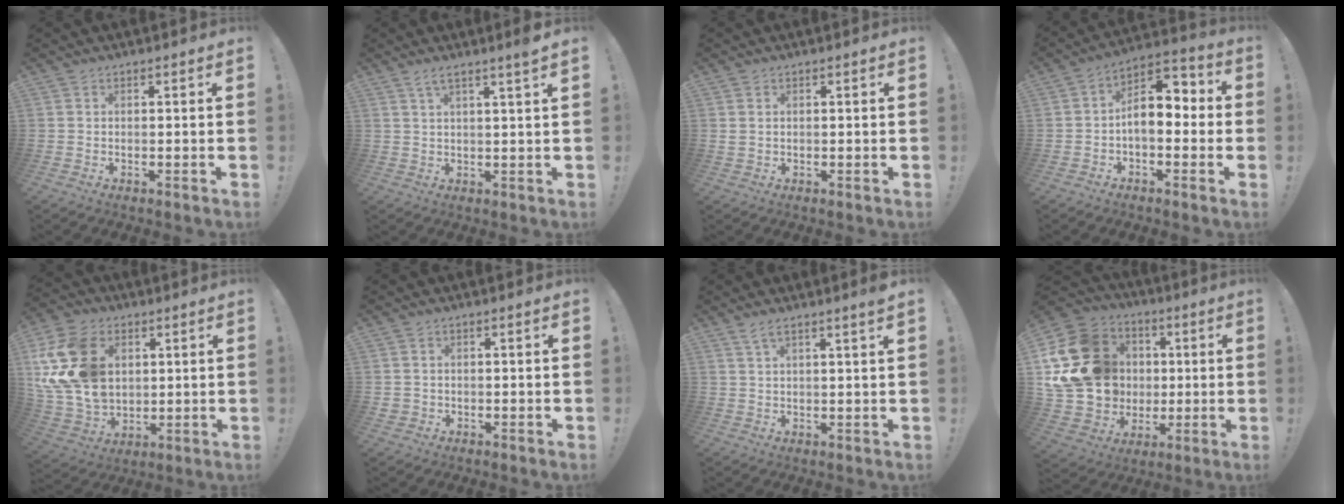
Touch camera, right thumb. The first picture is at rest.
{"total": 4.1, "force": [2.5, -0.5, 3.2], "torque": [-0.059, -0.013, 0.040]}
{"total": 1.2, "force": [0.8, 0.8, 0.6], "torque": [-0.014, 0.004, 0.015]}
{"total": 9.6, "force": [-1.0, 5.9, 7.5], "torque": [-0.120, 0.017, -0.014]}
{"total": 21.1, "force": [5.6, 15.5, 13.1], "torque": [-0.259, -0.019, 0.113]}
{"total": 1.5, "force": [0.2, 1.4, 0.4], "torque": [0.000, 0.001, 0.001]}
{"total": 3.6, "force": [2.5, -0.1, 2.6], "torque": [-0.044, -0.012, 0.041]}
{"total": 24.0, "force": [3.4, 20.5, 12.1], "torque": [-0.226, -0.002, 0.112]}